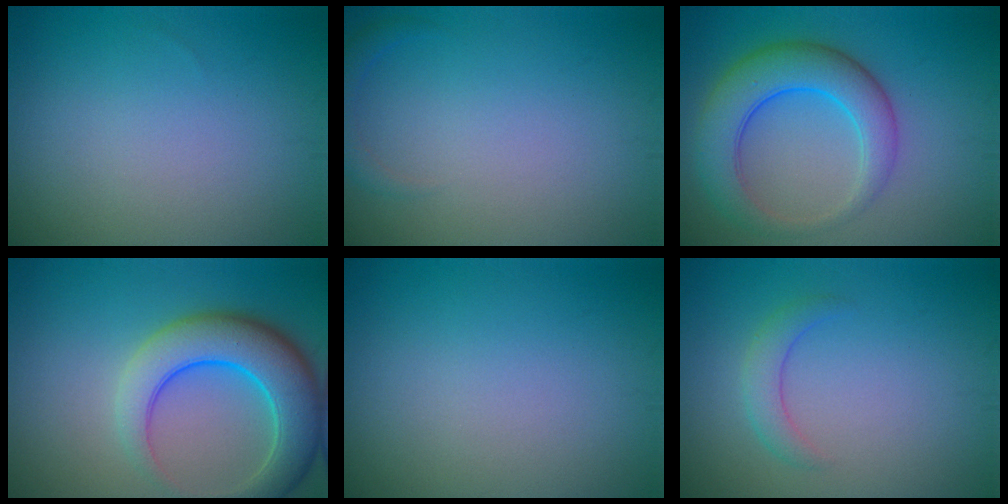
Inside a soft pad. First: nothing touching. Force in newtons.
{"total": 1.2, "press": 1.2, "slide": 0.2}
{"total": 6.3, "press": 6.3, "slide": 0.1}
{"total": 7.6, "press": 7.6, "slide": 0.8}
{"total": 0.0}
{"total": 1.9, "press": 1.9, "slide": 0.2}